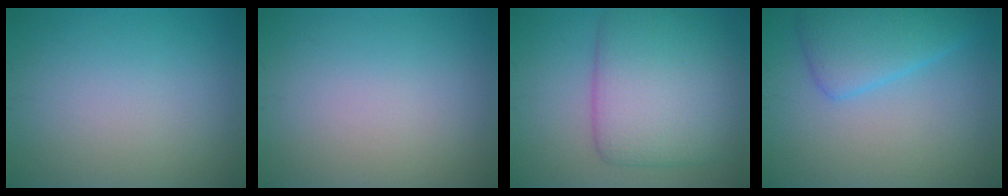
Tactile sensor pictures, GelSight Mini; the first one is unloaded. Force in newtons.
{"total": 0.0}
{"total": 9.0, "press": 9.0, "slide": 0.4}
{"total": 4.6, "press": 4.6, "slide": 0.4}